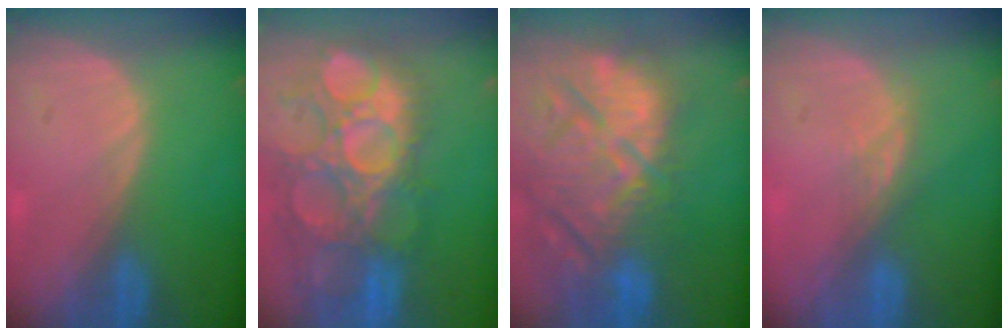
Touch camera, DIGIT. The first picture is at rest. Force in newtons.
{"total": 14.4, "press": 12.7, "slide": 6.8}
{"total": 15.2, "press": 13.0, "slide": 7.9}
{"total": 2.5, "press": 2.1, "slide": 1.4}